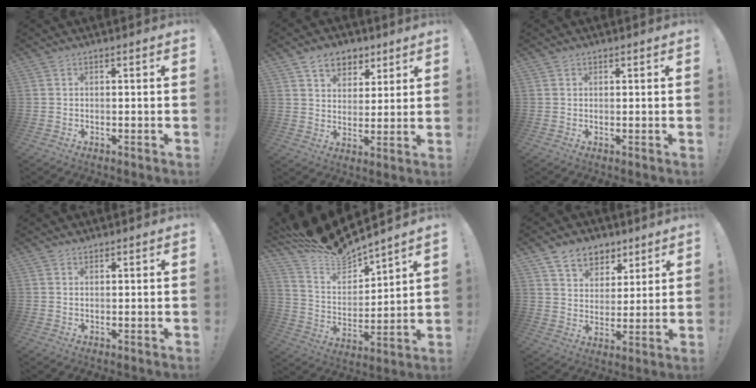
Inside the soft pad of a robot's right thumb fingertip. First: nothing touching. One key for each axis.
{"total": 9.2, "fx": 5.6, "fy": 6.6, "fz": 3.0, "tx": -0.034, "ty": -0.034, "tz": 0.107}
{"total": 0.7, "fx": 0.5, "fy": 0.6, "fz": 0.0, "tx": 0.006, "ty": -0.001, "tz": 0.008}
{"total": 1.1, "fx": 0.9, "fy": 0.4, "fz": 0.2, "tx": 0.000, "ty": -0.003, "tz": 0.018}
{"total": 12.5, "fx": 12.1, "fy": 2.4, "fz": 2.1, "tx": -0.070, "ty": -0.114, "tz": 0.213}
{"total": 9.8, "fx": 6.7, "fy": 6.8, "fz": 2.1, "tx": -0.025, "ty": -0.048, "tz": 0.131}